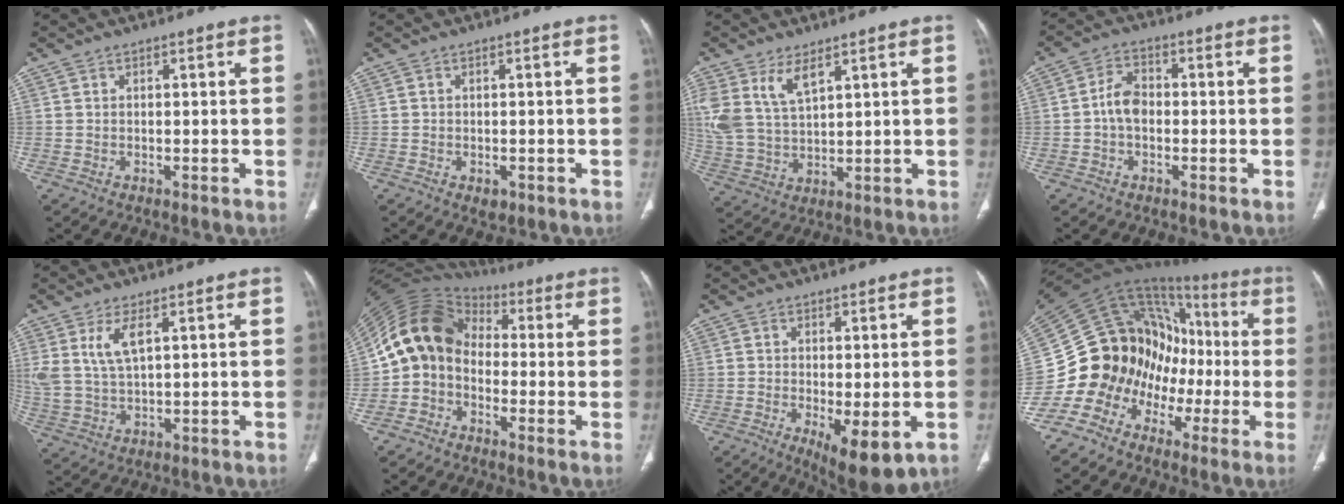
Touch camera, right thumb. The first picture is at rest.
{"total": 1.8, "force": [-0.8, 1.2, 1.1], "torque": [-0.007, 0.000, -0.004]}
{"total": 10.0, "force": [5.3, 5.0, 6.9], "torque": [-0.150, -0.015, 0.118]}
{"total": 5.0, "force": [-0.8, 3.4, 3.6], "torque": [-0.055, 0.017, -0.023]}
{"total": 7.0, "force": [2.8, 2.9, 5.7], "torque": [-0.128, -0.009, 0.068]}
{"total": 11.5, "force": [-1.1, 9.6, 6.3], "torque": [-0.103, 0.050, -0.037]}
{"total": 9.4, "force": [-2.9, 3.5, 8.2], "torque": [-0.123, -0.019, -0.037]}
{"total": 17.5, "force": [-7.3, 14.1, 7.4], "torque": [-0.095, 0.107, -0.131]}